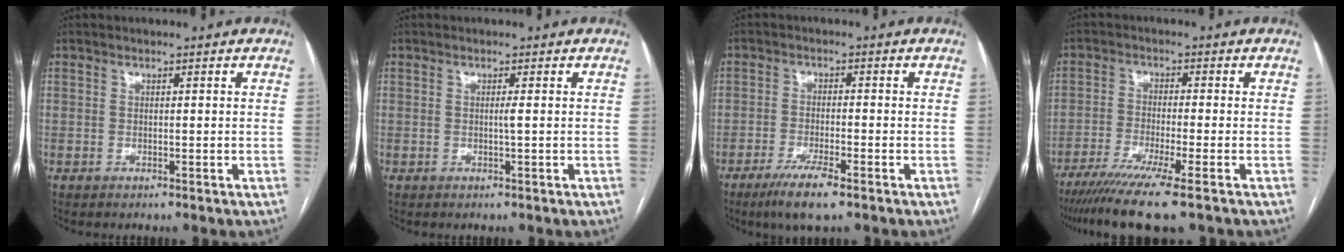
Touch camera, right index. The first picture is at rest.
{"total": 0.7, "force": [0.0, -0.3, 0.7], "torque": [-0.009, -0.001, -0.002]}
{"total": 6.0, "force": [-3.9, 0.6, 4.5], "torque": [-0.092, -0.013, -0.069]}
{"total": 10.6, "force": [-7.6, -0.5, 7.3], "torque": [-0.122, -0.026, -0.123]}